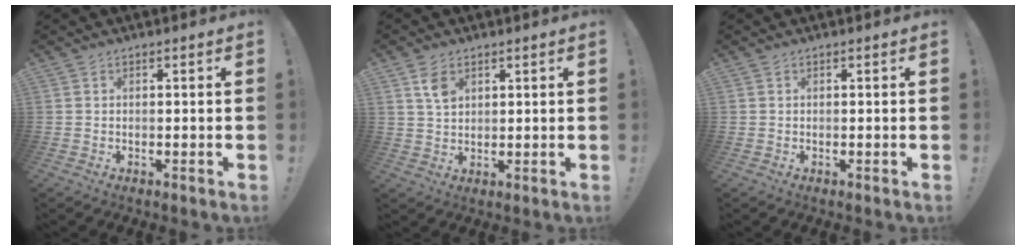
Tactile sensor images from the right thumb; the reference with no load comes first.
{"total": 5.1, "force": [2.4, 3.1, 3.3], "torque": [-0.048, -0.008, 0.044]}
{"total": 0.0}